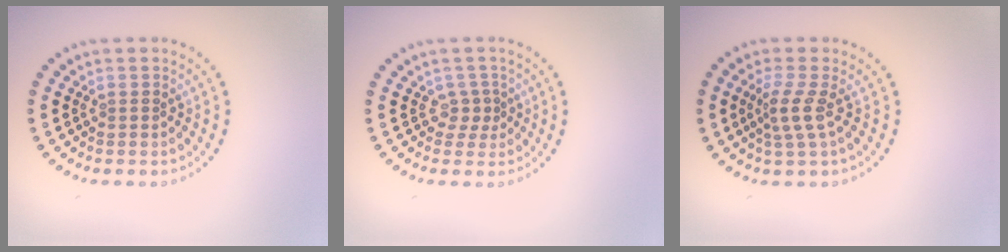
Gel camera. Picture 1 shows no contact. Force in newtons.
{"total": 1.3, "press": 0.9, "slide": 1.0}
{"total": 2.2, "press": 1.5, "slide": 1.6}